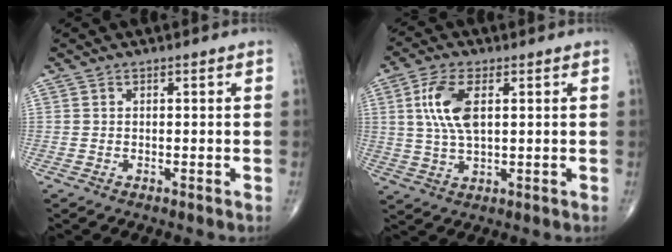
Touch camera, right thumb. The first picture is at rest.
{"total": 9.1, "force": [2.3, 4.1, 7.8], "torque": [-0.168, -0.001, 0.045]}